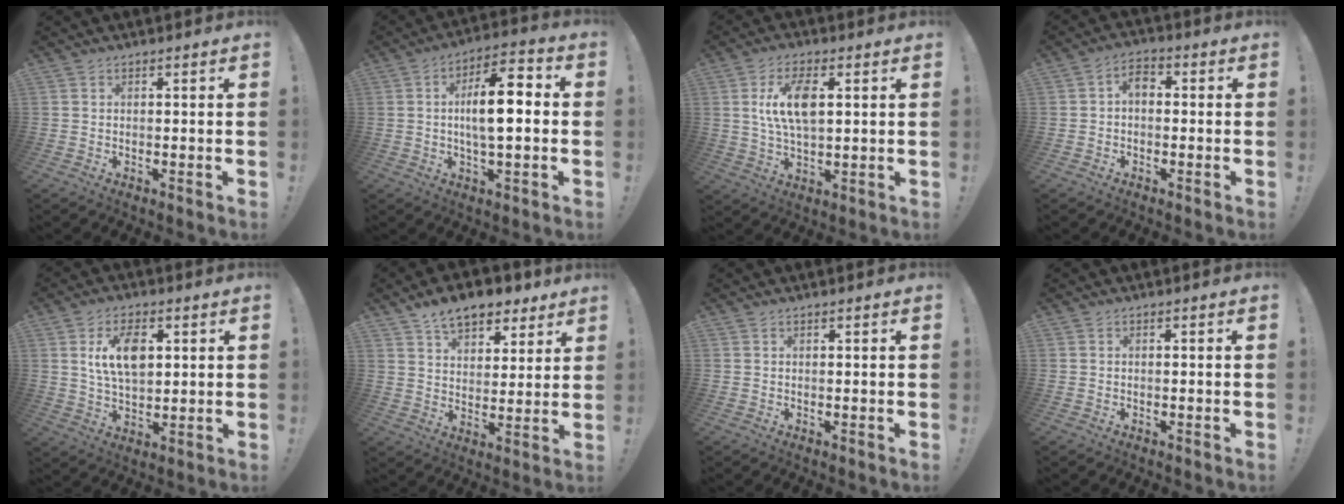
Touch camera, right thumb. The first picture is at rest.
{"total": 12.2, "force": [0.2, 4.4, 11.4], "torque": [-0.187, 0.006, -0.005]}
{"total": 10.8, "force": [2.6, 5.6, 8.9], "torque": [-0.164, 0.002, 0.043]}
{"total": 3.9, "force": [-0.6, 2.5, 3.0], "torque": [-0.059, 0.011, -0.010]}
{"total": 11.3, "force": [3.2, 6.7, 8.5], "torque": [-0.137, 0.003, 0.055]}
{"total": 10.8, "force": [7.7, 5.9, 4.8], "torque": [-0.071, -0.046, 0.142]}
{"total": 0.0}
{"total": 0.0}